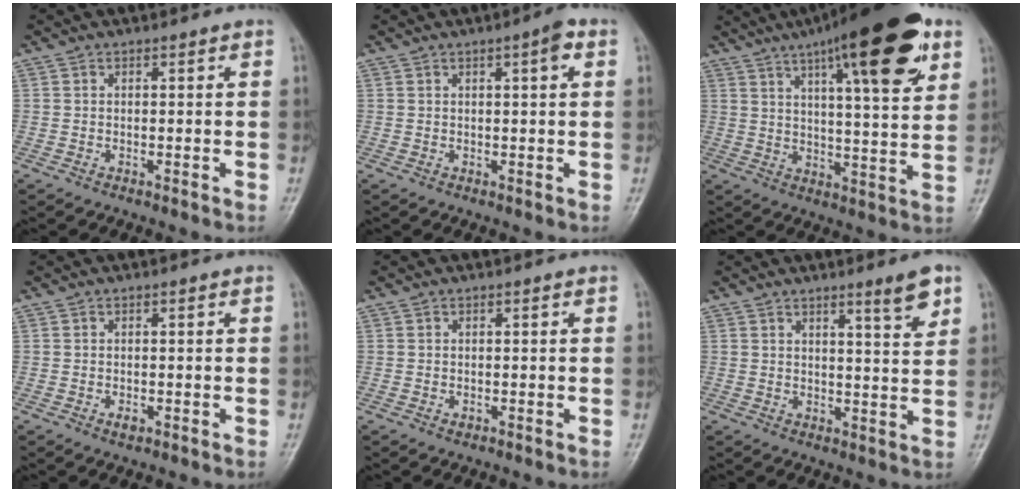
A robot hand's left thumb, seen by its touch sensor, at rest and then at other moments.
{"total": 3.1, "force": [1.3, 0.6, 2.8], "torque": [-0.037, 0.000, 0.016]}
{"total": 22.1, "force": [11.6, 5.5, 18.0], "torque": [-0.250, -0.021, 0.169]}
{"total": 1.3, "force": [-0.4, 0.8, 1.0], "torque": [-0.012, -0.002, -0.006]}
{"total": 0.7, "force": [-0.1, 0.5, 0.5], "torque": [-0.003, 0.000, 0.000]}
{"total": 6.1, "force": [3.8, 0.6, 4.7], "torque": [-0.062, -0.029, 0.057]}